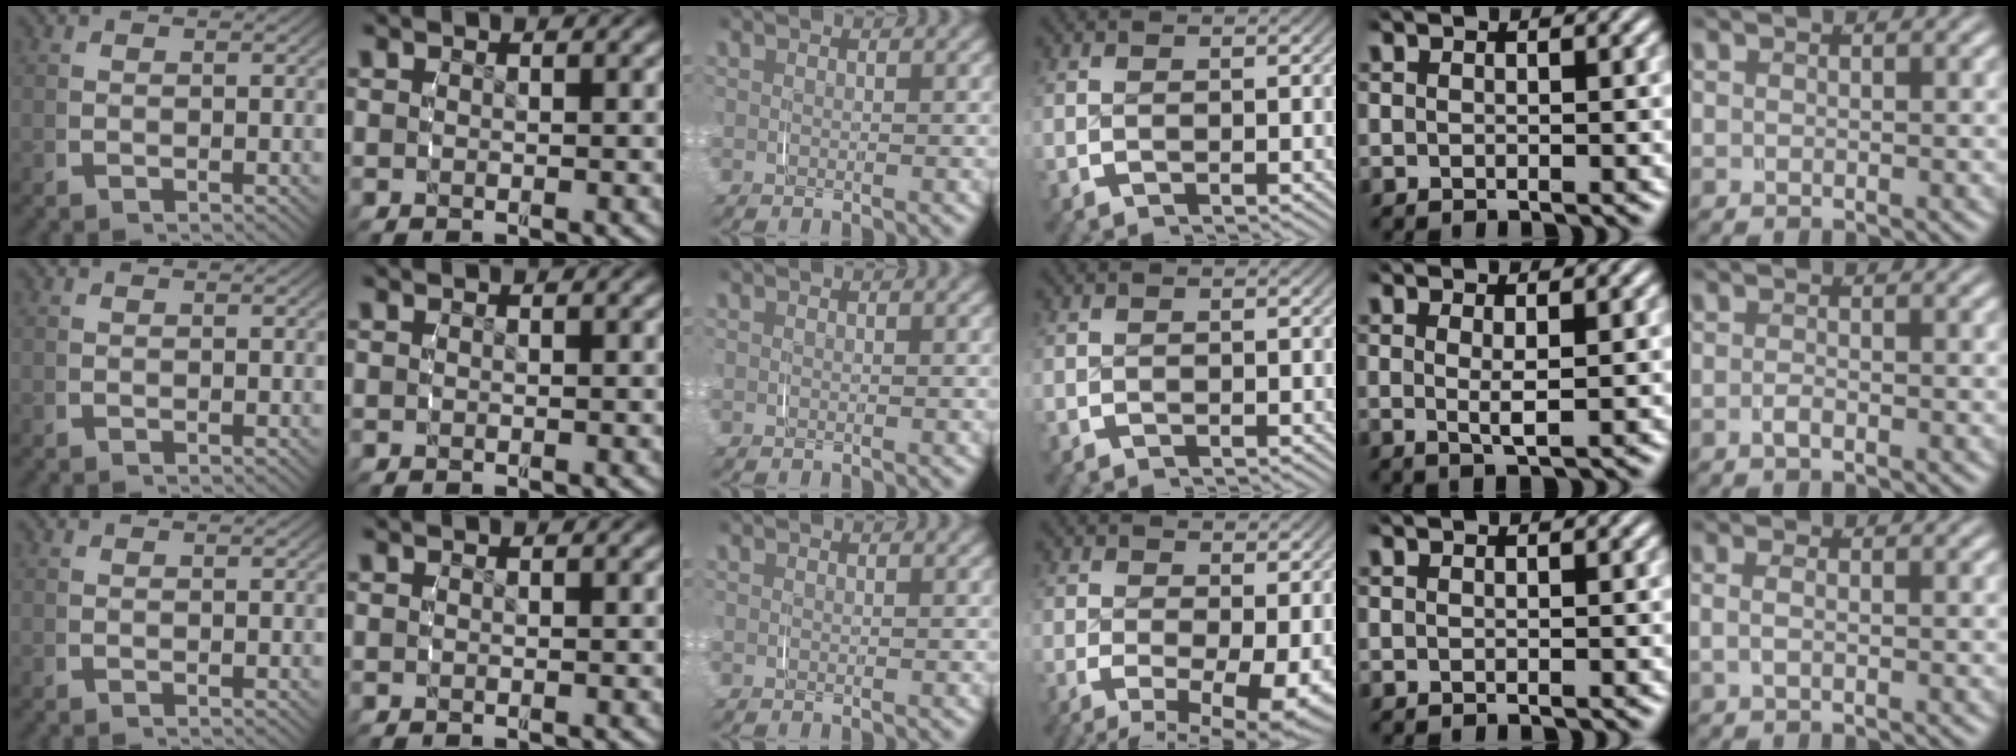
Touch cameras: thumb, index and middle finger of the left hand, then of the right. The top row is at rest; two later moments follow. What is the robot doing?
{"motion": "grasp_and_lifting", "object": "shoes"}